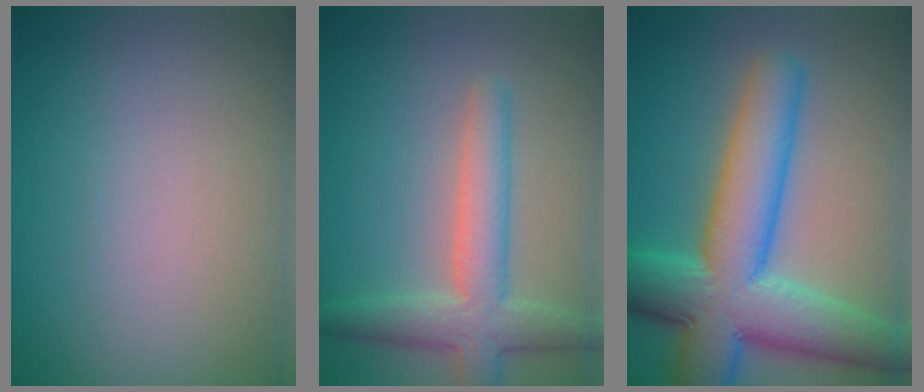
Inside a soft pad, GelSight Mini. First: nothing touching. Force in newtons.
{"total": 4.5, "press": 4.5, "slide": 0.1}
{"total": 10.3, "press": 10.3, "slide": 0.2}